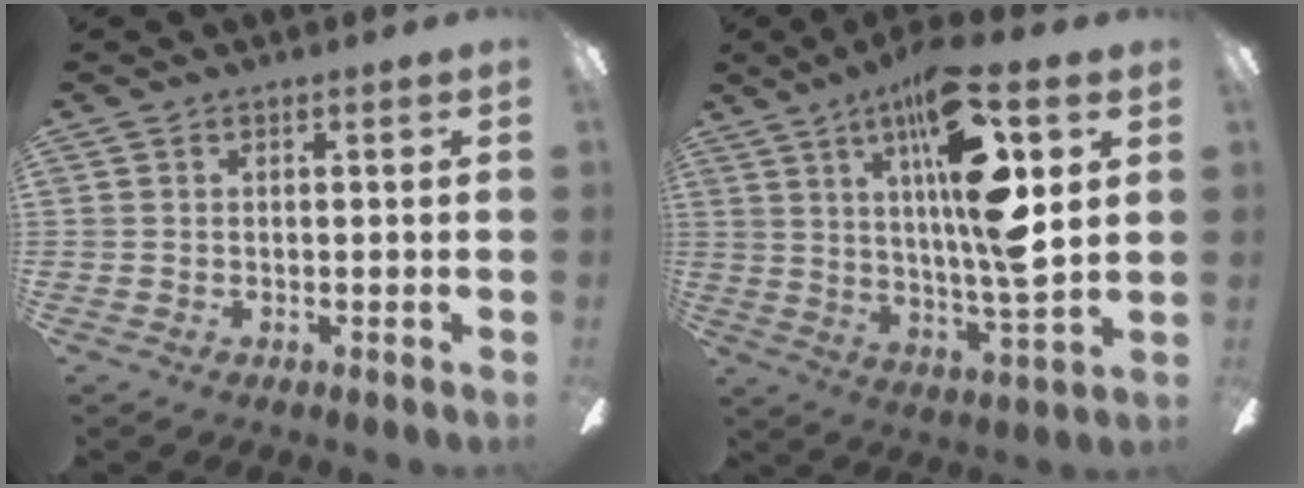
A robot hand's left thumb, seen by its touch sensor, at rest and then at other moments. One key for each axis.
{"total": 20.4, "fx": 8.2, "fy": 4.6, "fz": 18.1, "tx": -0.307, "ty": -0.040, "tz": 0.115}